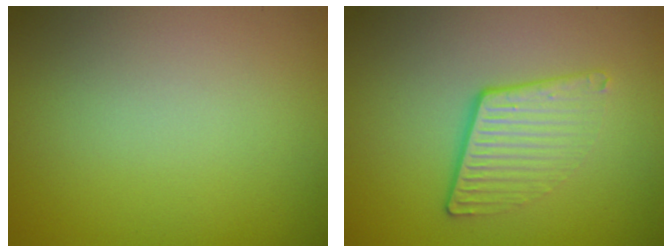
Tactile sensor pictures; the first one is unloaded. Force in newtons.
{"total": 3.9, "press": 2.6, "slide": 2.9}